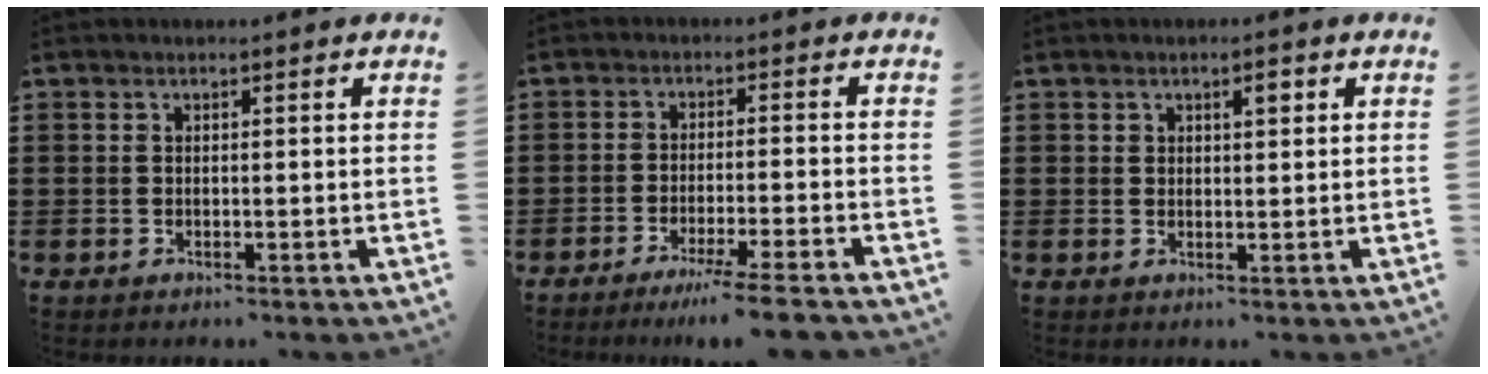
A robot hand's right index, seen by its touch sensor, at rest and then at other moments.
{"total": 5.1, "force": [-4.0, -0.7, 3.1], "torque": [-0.054, -0.017, -0.075]}
{"total": 2.1, "force": [1.0, 1.1, 1.5], "torque": [-0.024, 0.004, 0.015]}